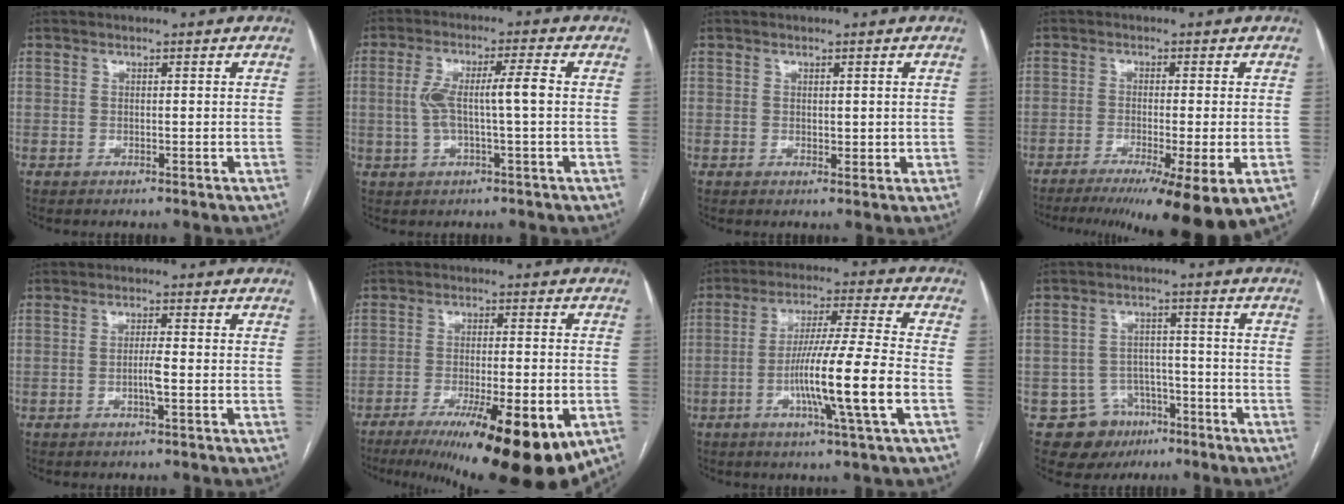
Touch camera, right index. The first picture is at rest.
{"total": 7.1, "force": [0.1, 0.6, 7.1], "torque": [-0.142, 0.018, 0.002]}
{"total": 1.6, "force": [0.4, 1.1, 1.0], "torque": [-0.012, -0.006, 0.010]}
{"total": 14.4, "force": [-9.7, 0.3, 10.6], "torque": [-0.125, -0.030, -0.147]}
{"total": 2.5, "force": [-0.7, 0.1, 2.4], "torque": [-0.047, -0.001, -0.014]}
{"total": 18.6, "force": [-9.8, 3.3, 15.4], "torque": [-0.186, -0.030, -0.148]}
{"total": 13.7, "force": [-3.8, -1.2, 13.1], "torque": [-0.236, -0.008, -0.074]}
{"total": 8.3, "force": [-4.5, 6.9, 1.1], "torque": [-0.013, 0.014, -0.057]}